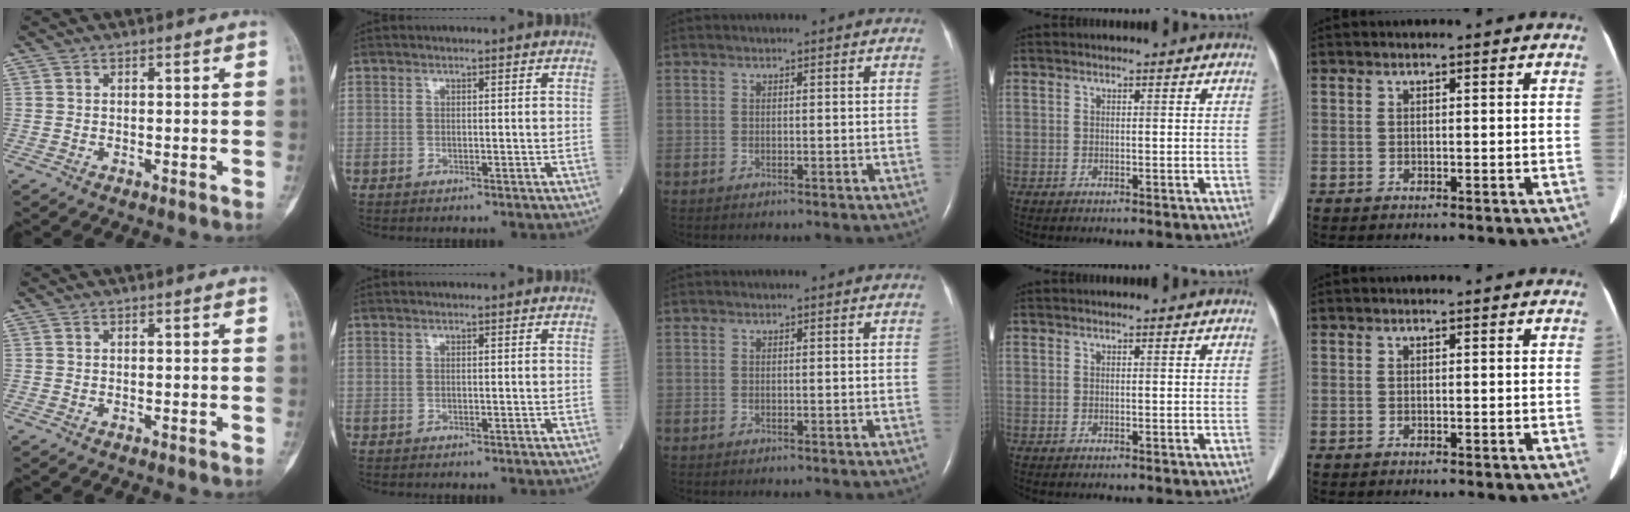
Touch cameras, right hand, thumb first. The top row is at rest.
{}